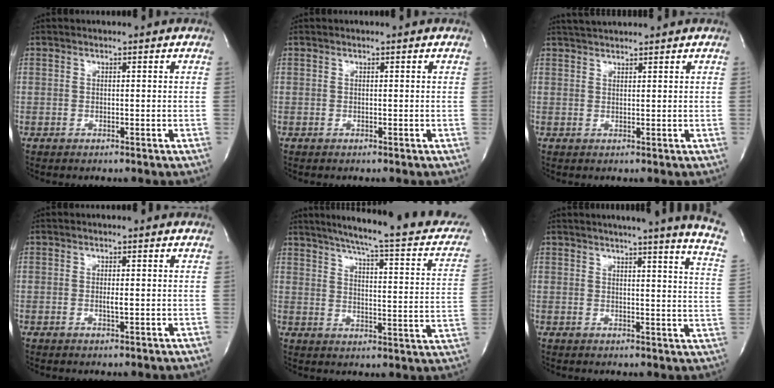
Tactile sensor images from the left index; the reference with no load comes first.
{"total": 0.0}
{"total": 3.2, "force": [3.0, 0.0, 0.9], "torque": [-0.019, 0.023, 0.057]}
{"total": 1.0, "force": [-0.1, 0.0, 1.0], "torque": [-0.023, -0.004, 0.000]}
{"total": 22.8, "force": [18.5, 2.8, 13.0], "torque": [-0.182, -0.020, 0.222]}
{"total": 15.3, "force": [12.2, -1.3, 9.2], "torque": [-0.129, -0.049, 0.129]}